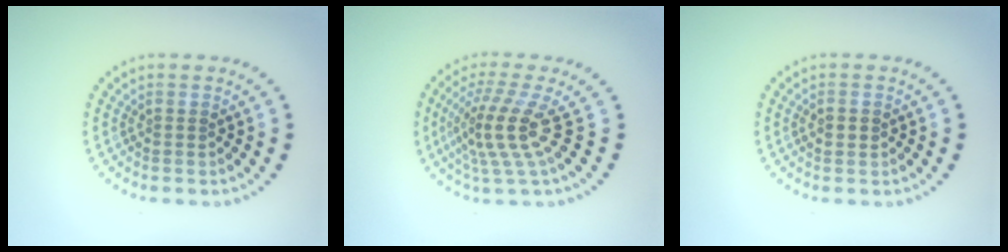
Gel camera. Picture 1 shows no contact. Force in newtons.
{"total": 4.4, "press": 3.0, "slide": 3.2}
{"total": 1.8, "press": 1.8, "slide": 0.1}